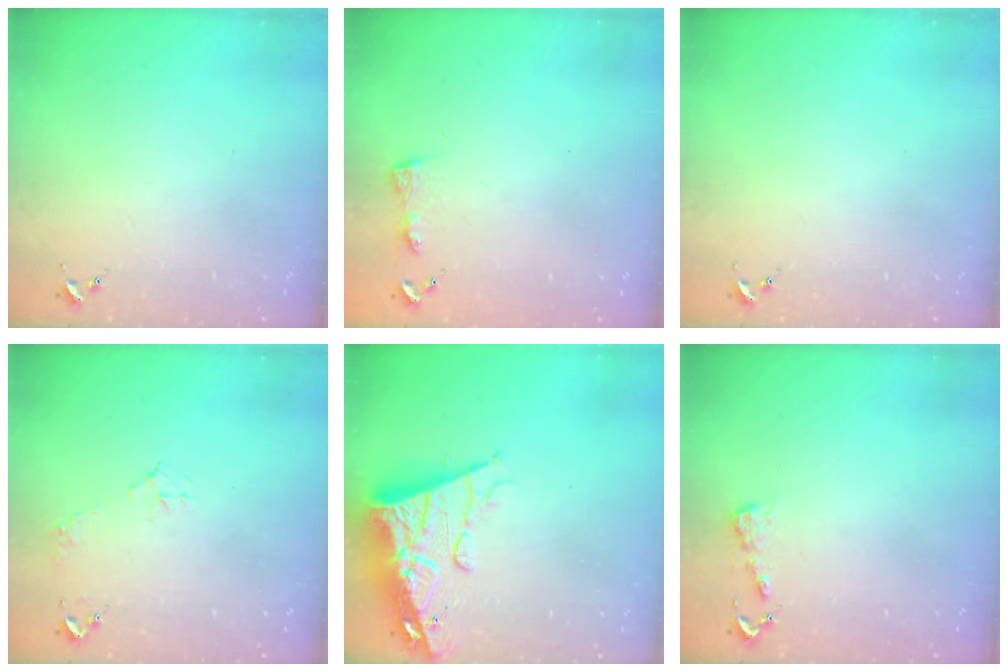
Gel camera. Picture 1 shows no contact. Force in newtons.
{"total": 4.2, "press": 4.2, "slide": 0.5}
{"total": 0.0}
{"total": 5.3, "press": 5.3, "slide": 0.7}
{"total": 15.2, "press": 15.1, "slide": 1.8}
{"total": 4.6, "press": 4.6, "slide": 0.4}